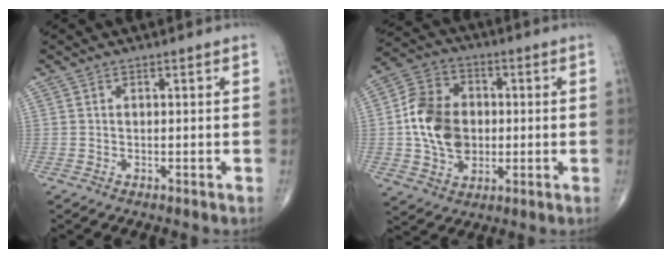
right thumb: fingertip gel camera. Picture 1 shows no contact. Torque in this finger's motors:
{"motor_torque": [1.78, 1.84, 1.27, -0.03, 0.10]}